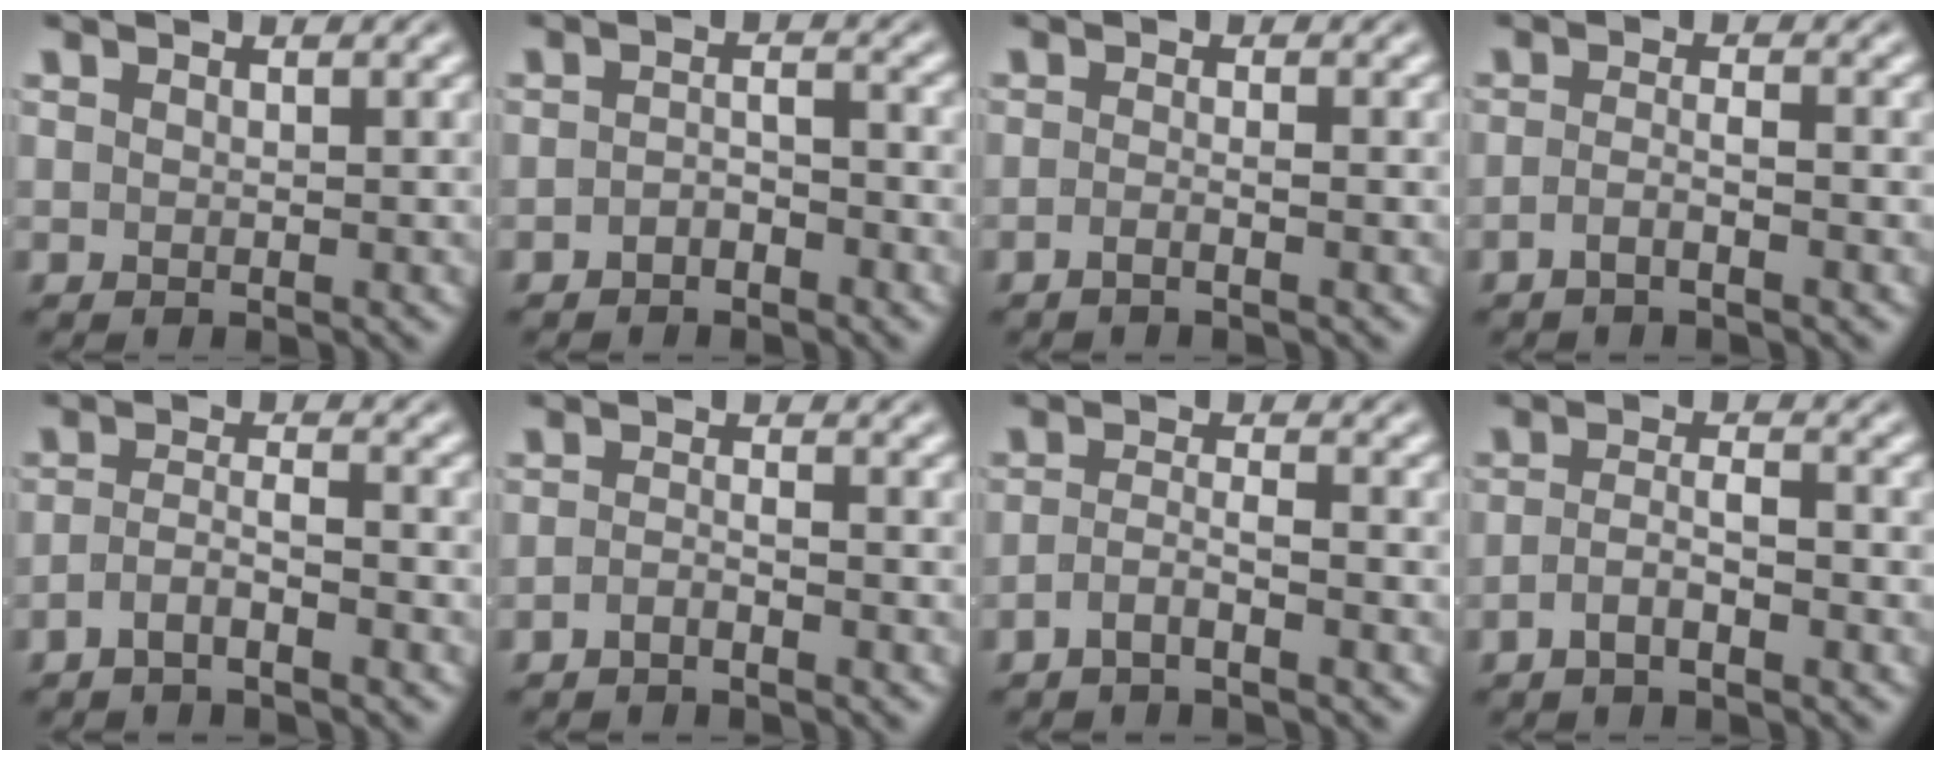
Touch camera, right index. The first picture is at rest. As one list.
[{"total": 2.0, "force": [-1.8, 0.4, 0.7], "torque": [0.000, -0.008, -0.029]}, {"total": 1.7, "force": [-1.3, -0.5, 0.9], "torque": [-0.017, -0.004, -0.026]}, {"total": 2.2, "force": [-1.8, -0.4, 1.2], "torque": [-0.022, -0.010, -0.029]}, {"total": 2.6, "force": [-2.2, 0.2, 1.4], "torque": [-0.020, -0.011, -0.035]}, {"total": 1.8, "force": [-1.7, -0.3, 0.5], "torque": [-0.006, -0.007, -0.029]}, {"total": 2.4, "force": [-2.1, -0.1, 1.3], "torque": [-0.020, -0.012, -0.033]}, {"total": 2.7, "force": [-2.0, 0.3, 1.8], "torque": [-0.026, -0.010, -0.032]}]